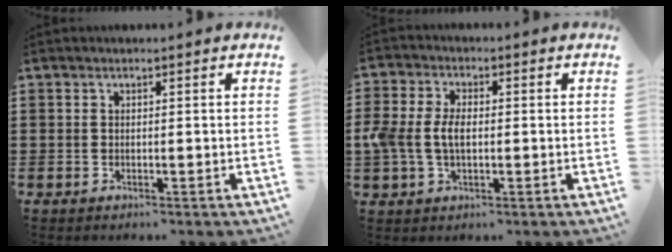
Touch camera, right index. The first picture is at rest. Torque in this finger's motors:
{"motor_torque": [0.38, -0.13, 0.66, 0.20]}